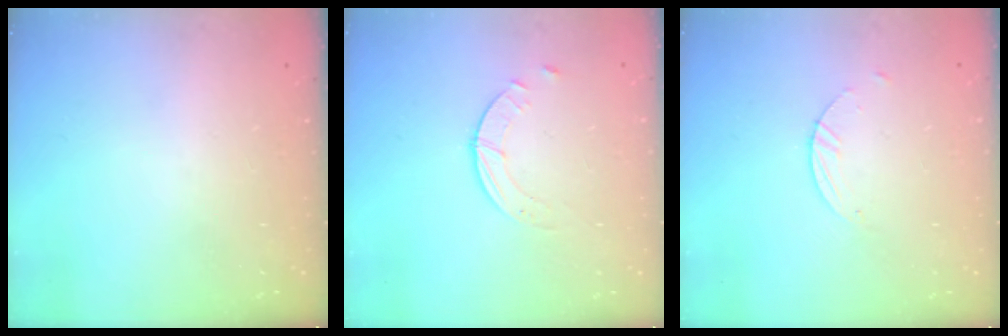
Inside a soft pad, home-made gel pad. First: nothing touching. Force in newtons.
{"total": 2.5, "press": 2.5, "slide": 0.3}
{"total": 1.8, "press": 1.8, "slide": 0.1}